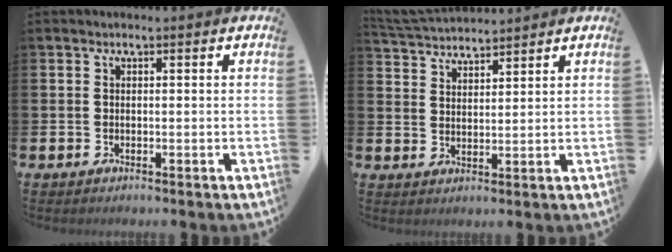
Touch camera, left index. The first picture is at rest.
{"total": 4.3, "force": [4.3, 0.6, 0.1], "torque": [-0.018, -0.019, 0.079]}